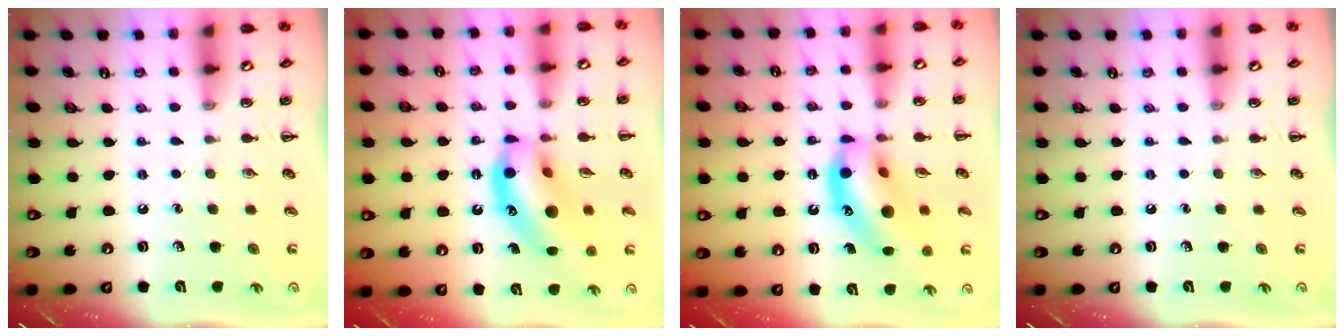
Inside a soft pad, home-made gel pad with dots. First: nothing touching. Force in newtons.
{"total": 16.8, "press": 16.3, "slide": 4.1}
{"total": 16.8, "press": 16.3, "slide": 4.1}
{"total": 0.0}